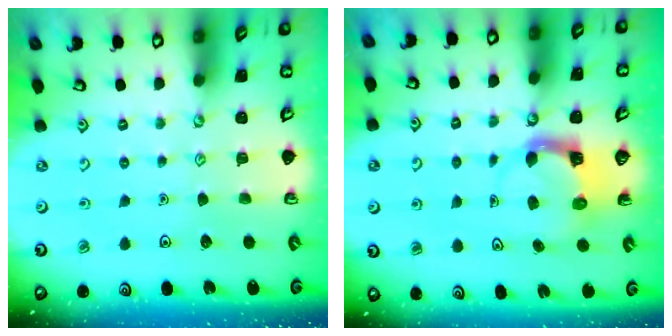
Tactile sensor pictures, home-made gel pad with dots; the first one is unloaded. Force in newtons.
{"total": 4.0, "press": 3.9, "slide": 0.4}